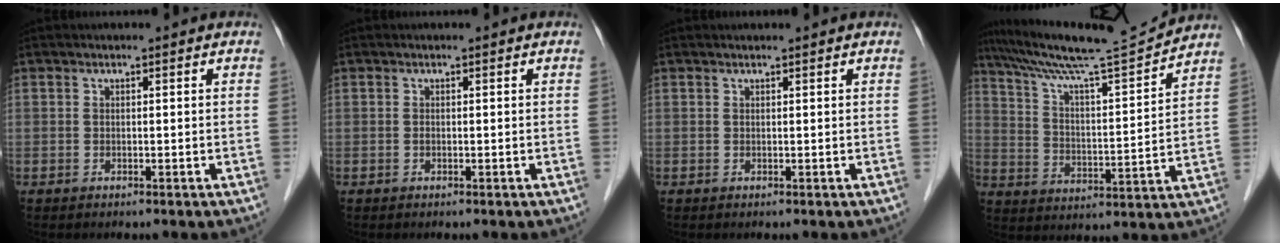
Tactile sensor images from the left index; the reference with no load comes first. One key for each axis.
{"total": 0.0}
{"total": 0.9, "fx": 0.9, "fy": -0.1, "fz": 0.2, "tx": -0.006, "ty": 0.012, "tz": 0.018}
{"total": 15.1, "fx": 14.1, "fy": -1.1, "fz": 5.2, "tx": -0.099, "ty": -0.013, "tz": 0.228}